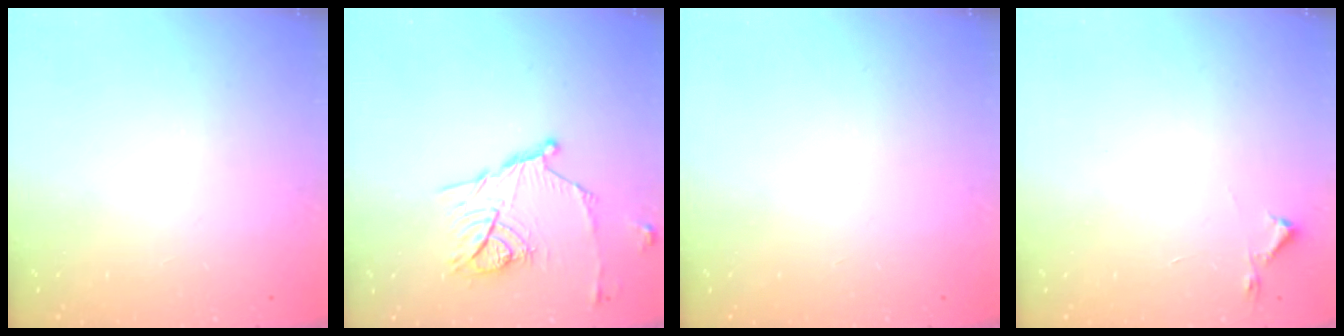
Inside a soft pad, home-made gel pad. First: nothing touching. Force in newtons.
{"total": 14.1, "press": 14.1, "slide": 0.2}
{"total": 0.0}
{"total": 2.7, "press": 2.6, "slide": 0.4}